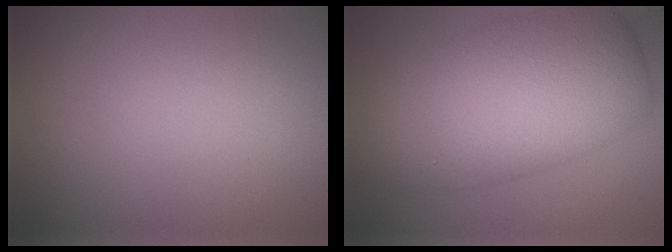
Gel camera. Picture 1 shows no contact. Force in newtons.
{"total": 11.2, "press": 11.2, "slide": 0.6}